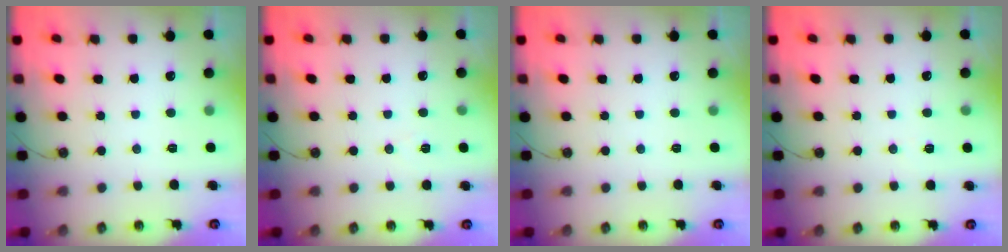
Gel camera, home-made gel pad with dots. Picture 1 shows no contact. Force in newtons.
{"total": 5.6, "press": 3.4, "slide": 4.4}
{"total": 0.0}
{"total": 2.5, "press": 2.2, "slide": 1.1}